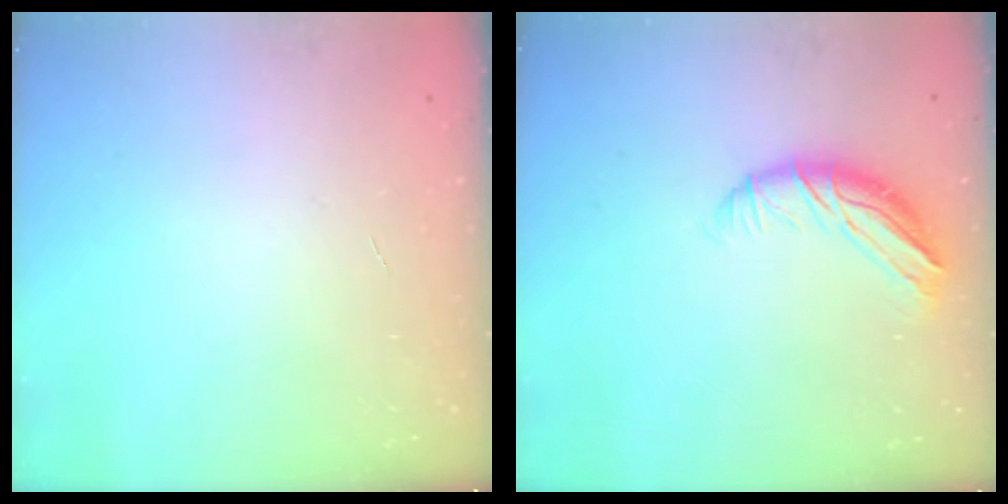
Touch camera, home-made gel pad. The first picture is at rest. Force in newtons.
{"total": 9.7, "press": 9.7, "slide": 0.8}